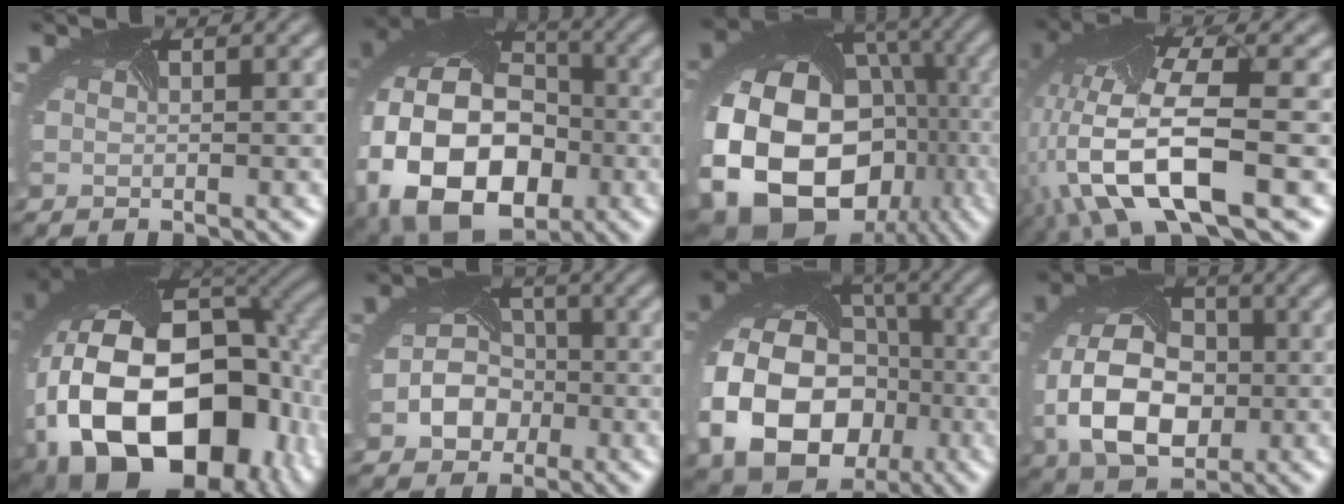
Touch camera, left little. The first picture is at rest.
{"total": 17.5, "force": [-4.5, 12.6, 11.2], "torque": [-0.230, -0.018, -0.069]}
{"total": 19.4, "force": [-5.0, 14.7, 11.6], "torque": [-0.220, -0.047, -0.066]}
{"total": 11.7, "force": [-3.7, 4.6, 10.1], "torque": [-0.221, -0.013, -0.059]}
{"total": 20.7, "force": [-4.0, 13.9, 14.8], "torque": [-0.309, -0.049, -0.035]}
{"total": 3.9, "force": [-1.7, 3.1, 1.5], "torque": [-0.035, -0.011, -0.022]}
{"total": 14.3, "force": [-4.5, 11.1, 7.9], "torque": [-0.188, -0.033, -0.072]}
{"total": 9.5, "force": [-1.9, 6.4, 6.8], "torque": [-0.160, -0.018, -0.030]}